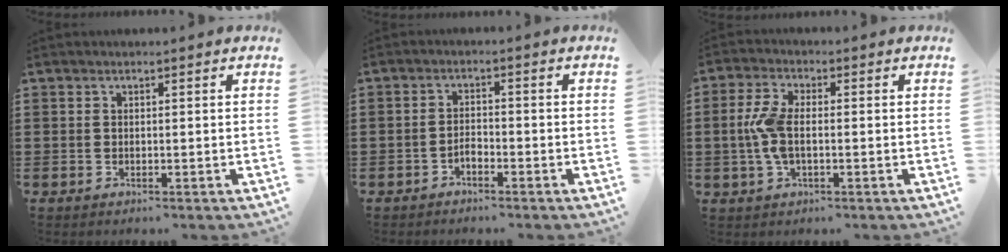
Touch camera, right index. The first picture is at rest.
{"total": 1.6, "force": [-1.3, 0.5, 0.9], "torque": [-0.021, 0.003, -0.026]}
{"total": 4.7, "force": [-0.2, 1.9, 4.2], "torque": [-0.109, -0.005, -0.015]}